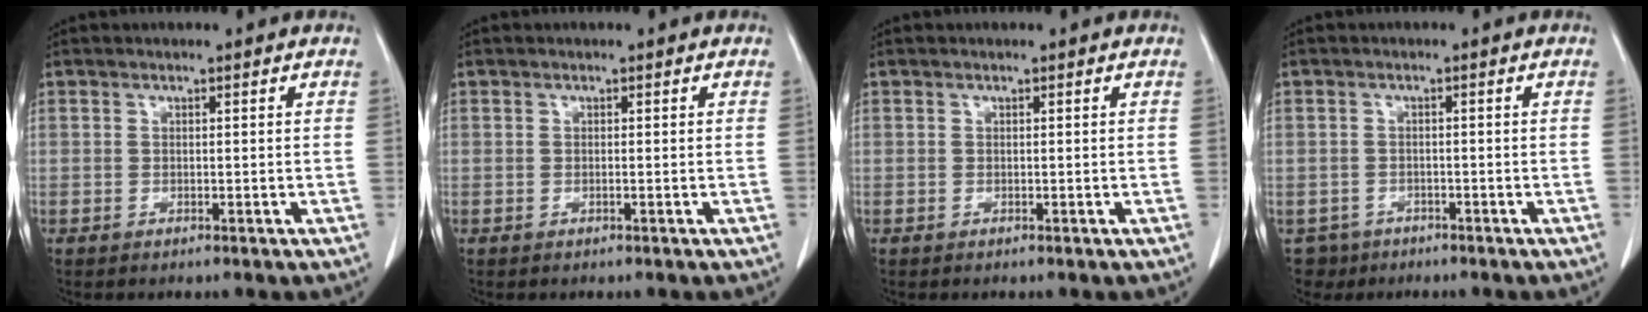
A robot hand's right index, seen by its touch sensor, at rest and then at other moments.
{"total": 0.0}
{"total": 0.0}
{"total": 3.9, "force": [-2.4, 3.0, -0.4], "torque": [0.007, 0.007, -0.040]}